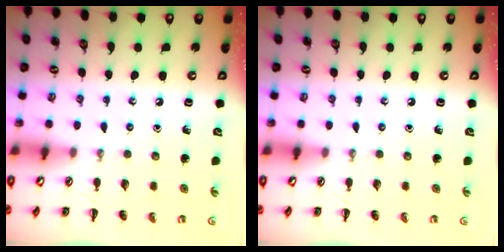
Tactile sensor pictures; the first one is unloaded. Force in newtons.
{"total": 0.0}